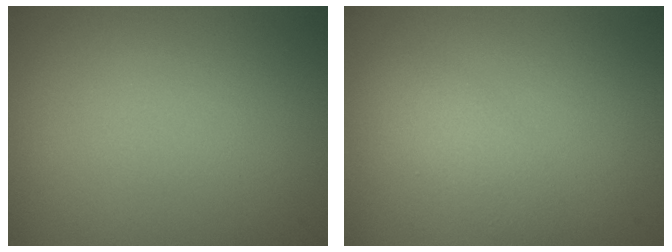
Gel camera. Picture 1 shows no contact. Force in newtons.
{"total": 2.0, "press": 2.0, "slide": 0.1}